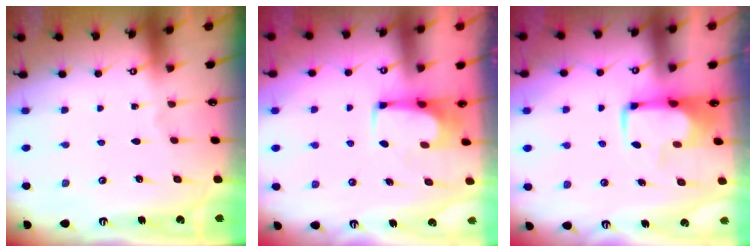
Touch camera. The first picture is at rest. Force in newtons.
{"total": 1.5, "press": 1.4, "slide": 0.2}
{"total": 1.2, "press": 1.0, "slide": 0.6}